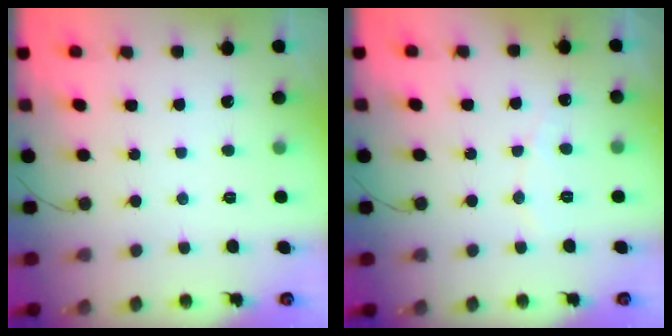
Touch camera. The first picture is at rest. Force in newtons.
{"total": 4.0, "press": 4.0, "slide": 0.3}